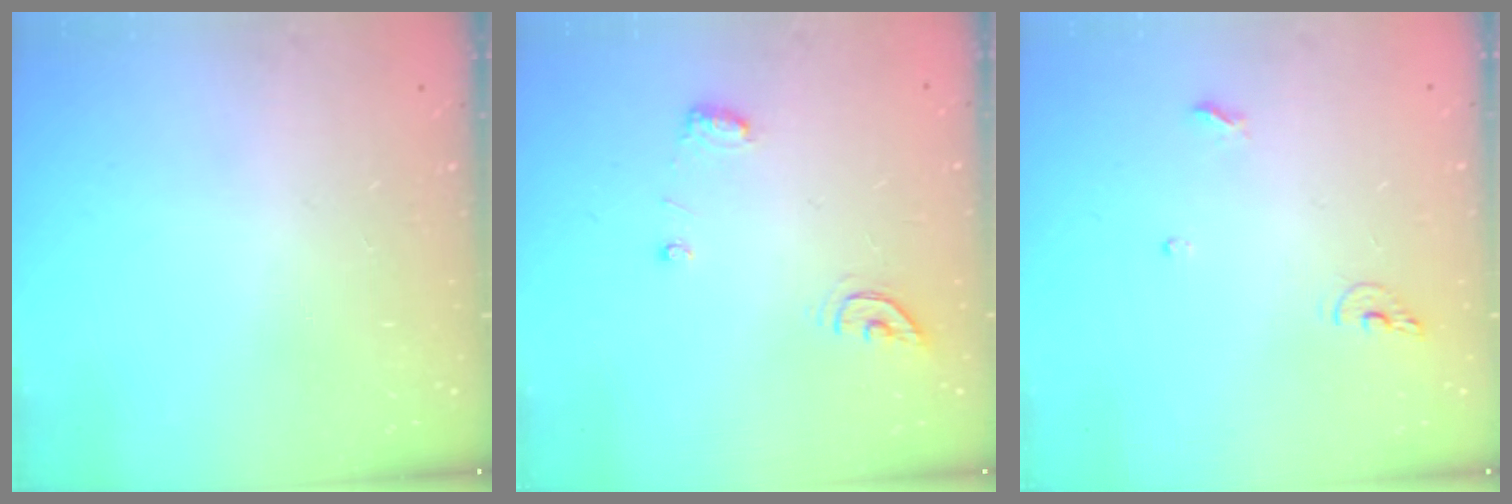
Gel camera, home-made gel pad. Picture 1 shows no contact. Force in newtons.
{"total": 6.4, "press": 6.4, "slide": 0.6}
{"total": 6.8, "press": 6.6, "slide": 1.2}